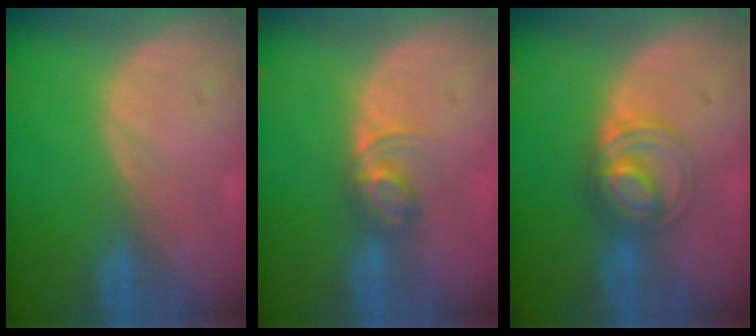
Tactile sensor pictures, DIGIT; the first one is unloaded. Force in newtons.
{"total": 3.9, "press": 3.8, "slide": 0.5}
{"total": 5.8, "press": 5.6, "slide": 1.6}